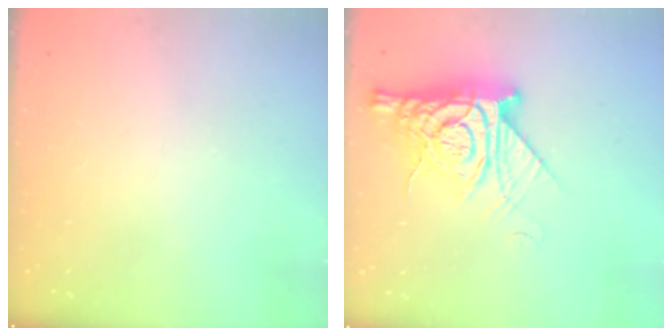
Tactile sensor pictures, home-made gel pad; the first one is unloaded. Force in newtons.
{"total": 14.8, "press": 14.7, "slide": 1.3}